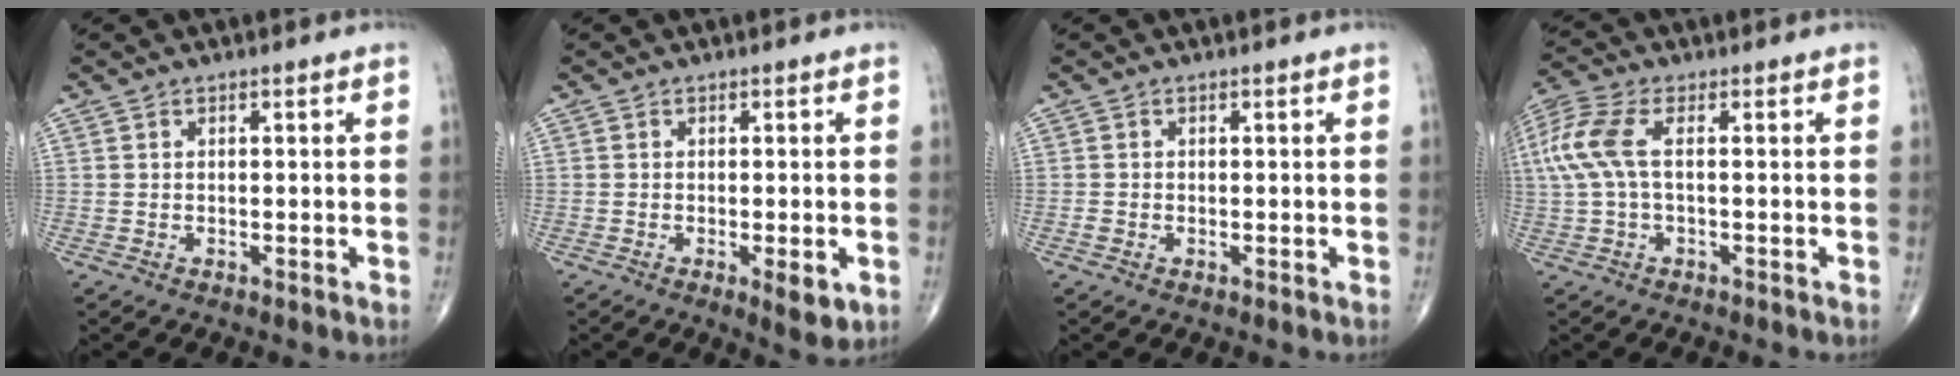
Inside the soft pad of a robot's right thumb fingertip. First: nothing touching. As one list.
[{"total": 4.2, "force": [-1.2, 1.3, 3.7], "torque": [-0.050, -0.010, -0.015]}, {"total": 0.7, "force": [-0.2, 0.6, 0.3], "torque": [-0.008, 0.000, -0.004]}, {"total": 9.3, "force": [1.2, 4.2, 8.2], "torque": [-0.219, 0.026, 0.022]}]